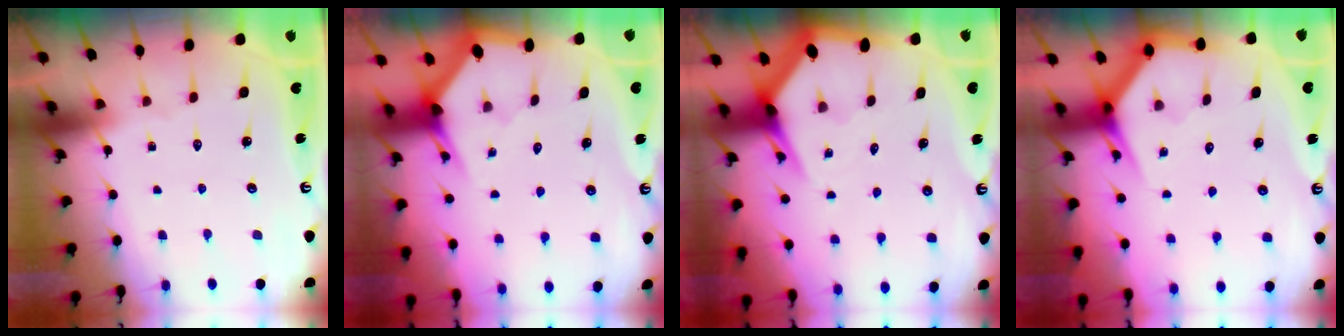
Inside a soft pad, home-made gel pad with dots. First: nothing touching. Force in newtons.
{"total": 2.9, "press": 2.9, "slide": 0.1}
{"total": 4.6, "press": 4.5, "slide": 0.6}
{"total": 3.6, "press": 3.6, "slide": 0.3}